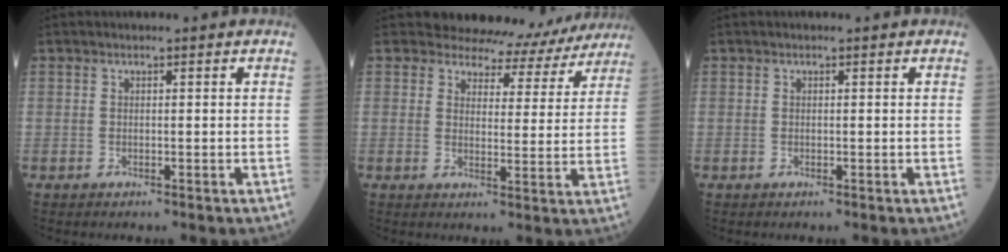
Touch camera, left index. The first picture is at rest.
{"total": 11.9, "force": [11.1, 4.2, -0.1], "torque": [0.032, -0.014, 0.106]}
{"total": 0.0}